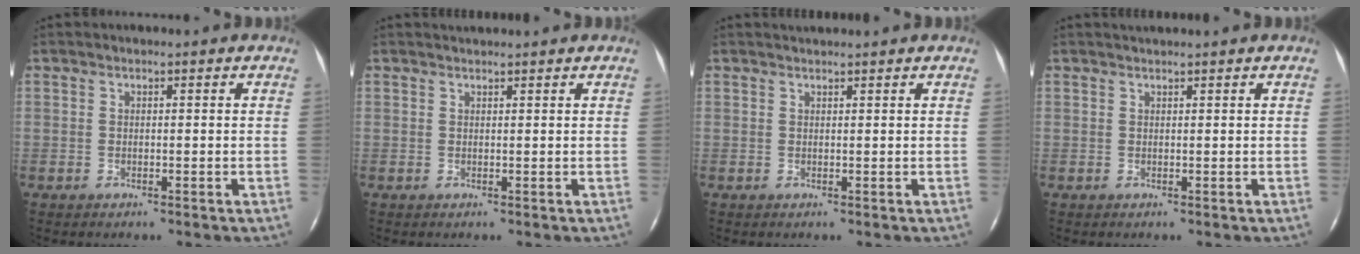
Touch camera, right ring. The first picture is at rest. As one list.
[{"total": 1.1, "force": [1.1, -0.2, 0.1], "torque": [-0.009, -0.002, 0.017]}, {"total": 1.0, "force": [1.0, -0.2, 0.2], "torque": [-0.009, -0.002, 0.017]}, {"total": 1.0, "force": [0.9, -0.3, 0.2], "torque": [-0.012, -0.004, 0.014]}]